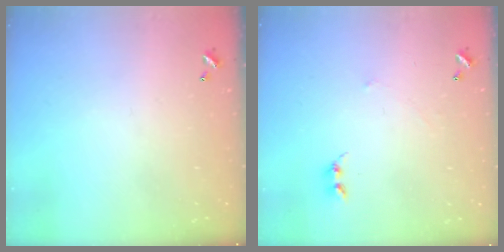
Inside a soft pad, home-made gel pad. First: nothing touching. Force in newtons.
{"total": 2.3, "press": 2.3, "slide": 0.3}